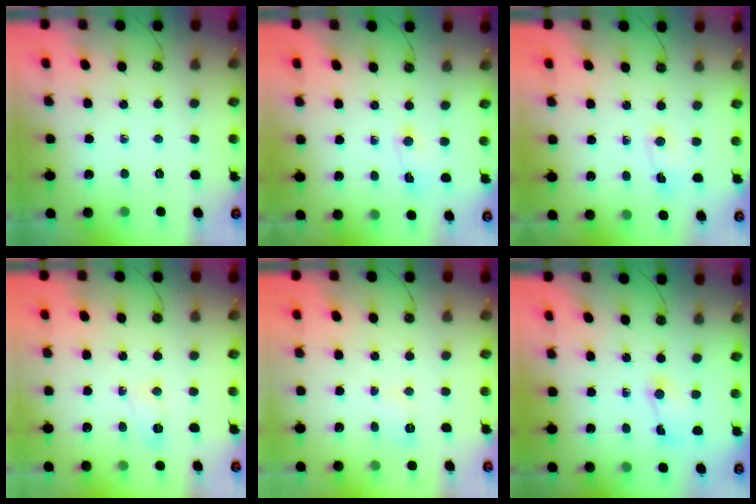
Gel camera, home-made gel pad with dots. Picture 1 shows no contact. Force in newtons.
{"total": 2.2, "press": 2.1, "slide": 0.3}
{"total": 1.4, "press": 1.2, "slide": 0.7}
{"total": 4.0, "press": 3.9, "slide": 0.6}
{"total": 3.7, "press": 3.6, "slide": 0.5}
{"total": 2.1, "press": 2.0, "slide": 0.6}